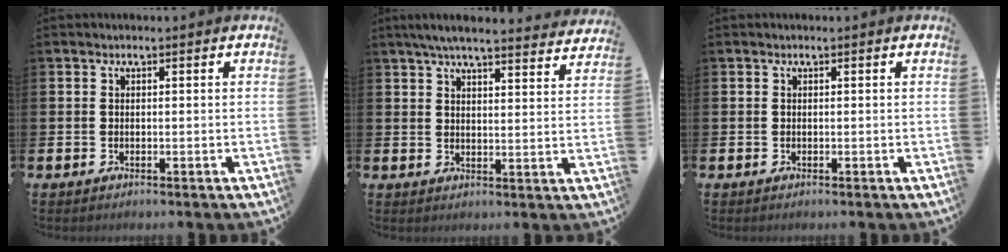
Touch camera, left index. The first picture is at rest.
{"total": 5.8, "force": [5.5, 0.3, 2.0], "torque": [-0.051, -0.024, 0.097]}
{"total": 0.0}